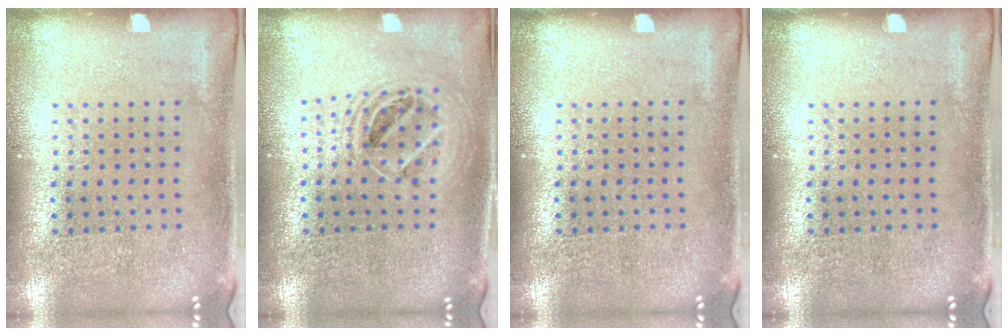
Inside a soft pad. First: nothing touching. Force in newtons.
{"total": 1.6, "press": 1.4, "slide": 0.7}
{"total": 0.0}
{"total": 0.0}